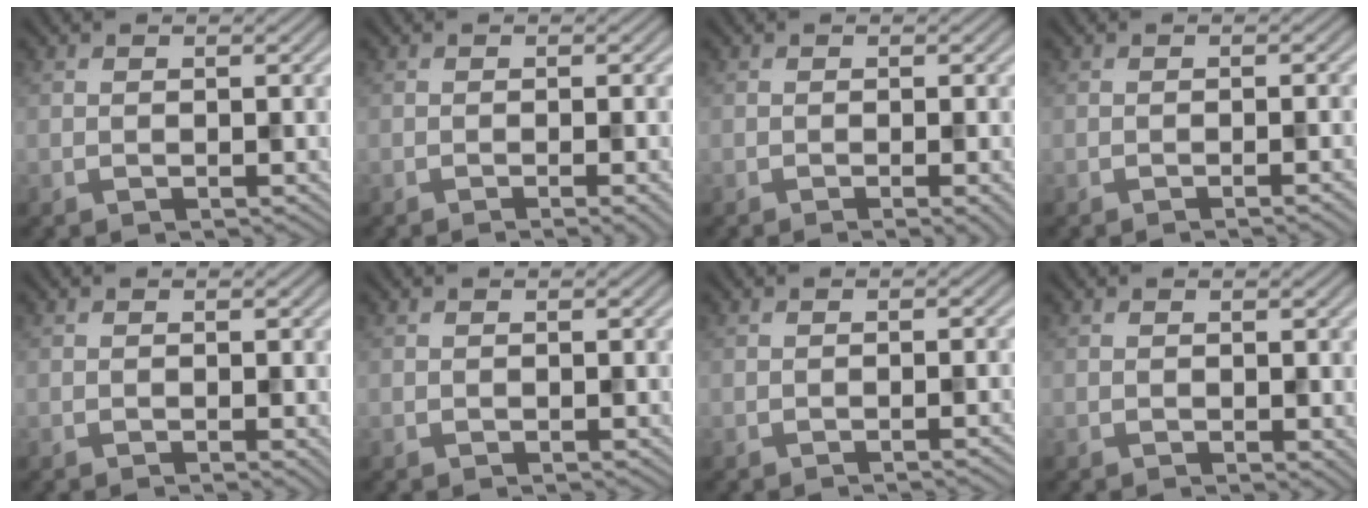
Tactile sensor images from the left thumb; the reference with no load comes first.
{"total": 1.7, "force": [-0.7, 0.4, 1.6], "torque": [-0.017, 0.004, -0.014]}
{"total": 1.4, "force": [-0.5, 0.3, 1.3], "torque": [-0.015, 0.003, -0.010]}
{"total": 1.4, "force": [-0.6, 0.4, 1.2], "torque": [-0.009, 0.006, -0.013]}
{"total": 0.0}
{"total": 0.0}
{"total": 0.7, "force": [-0.3, 0.2, 0.6], "torque": [0.000, 0.007, -0.008]}
{"total": 0.9, "force": [0.1, 0.5, 0.7], "torque": [-0.006, -0.003, 0.002]}